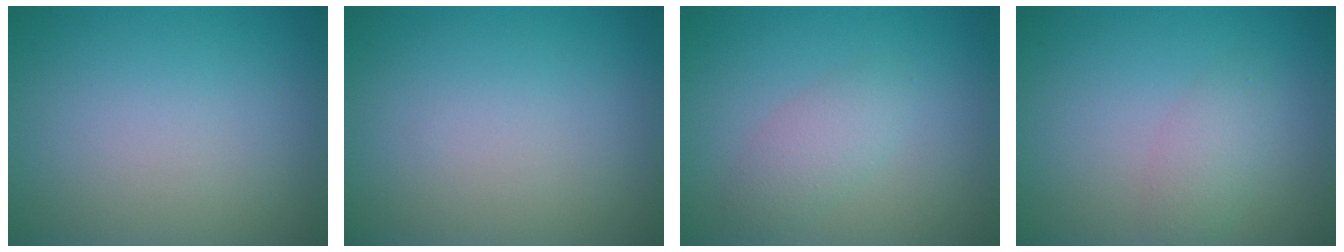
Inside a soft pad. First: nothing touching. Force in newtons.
{"total": 0.0}
{"total": 2.2, "press": 2.2, "slide": 0.2}
{"total": 1.9, "press": 1.9, "slide": 0.1}